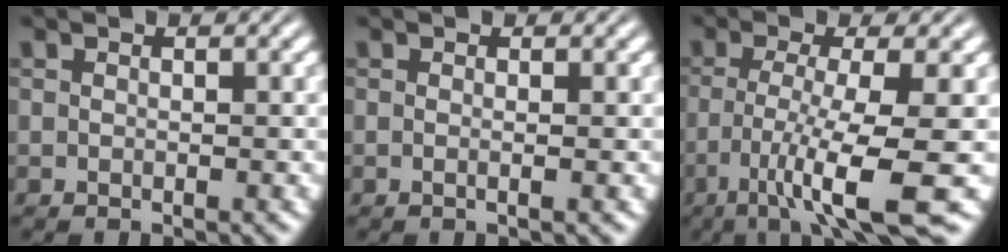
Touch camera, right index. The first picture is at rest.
{"total": 0.8, "force": [-0.3, -0.4, 0.6], "torque": [-0.016, -0.008, -0.003]}
{"total": 7.1, "force": [-3.3, 0.5, 6.3], "torque": [-0.110, -0.033, -0.037]}